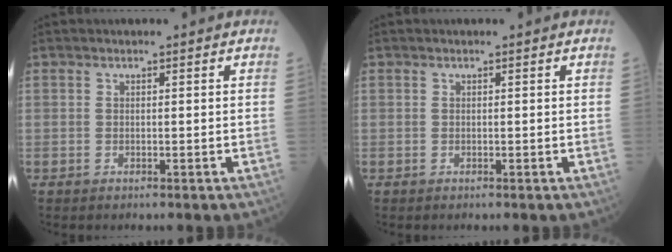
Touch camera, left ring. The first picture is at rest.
{"total": 0.0}